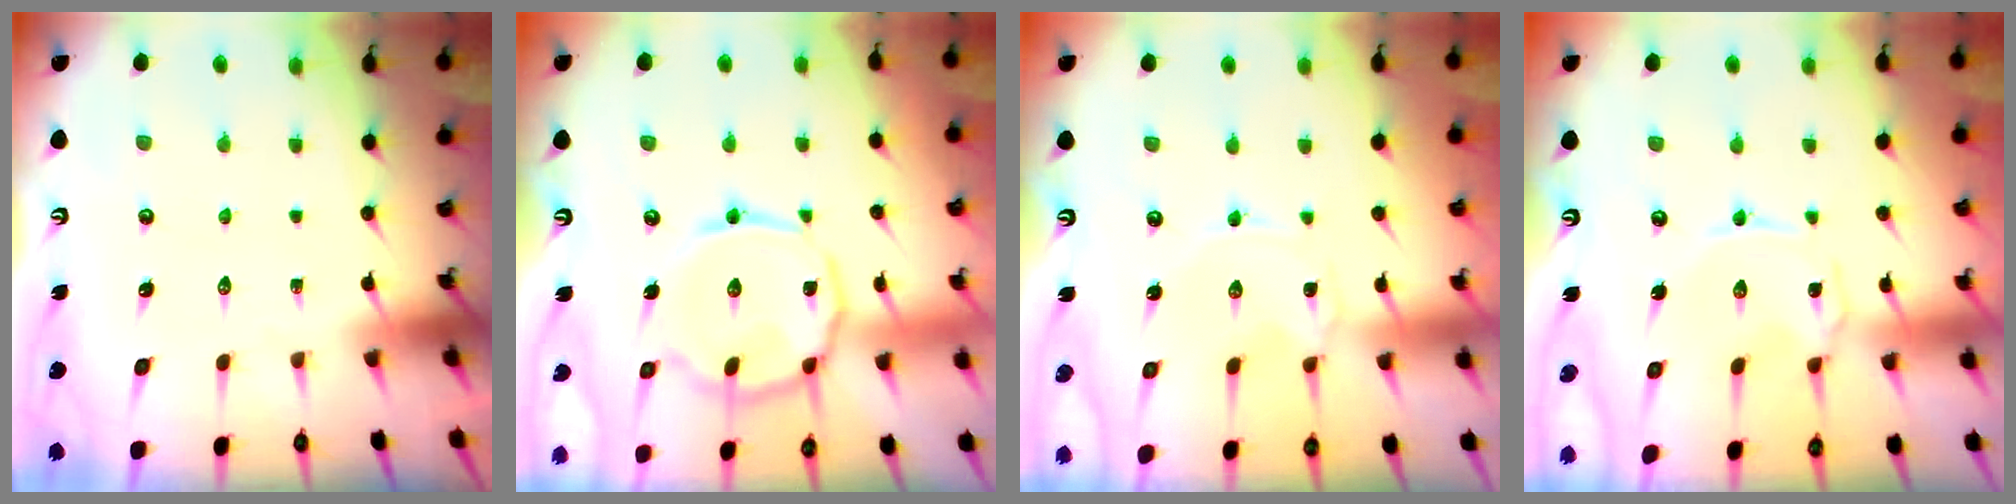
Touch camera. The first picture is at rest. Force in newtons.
{"total": 13.7, "press": 13.7, "slide": 1.1}
{"total": 0.0}
{"total": 0.8, "press": 0.7, "slide": 0.4}